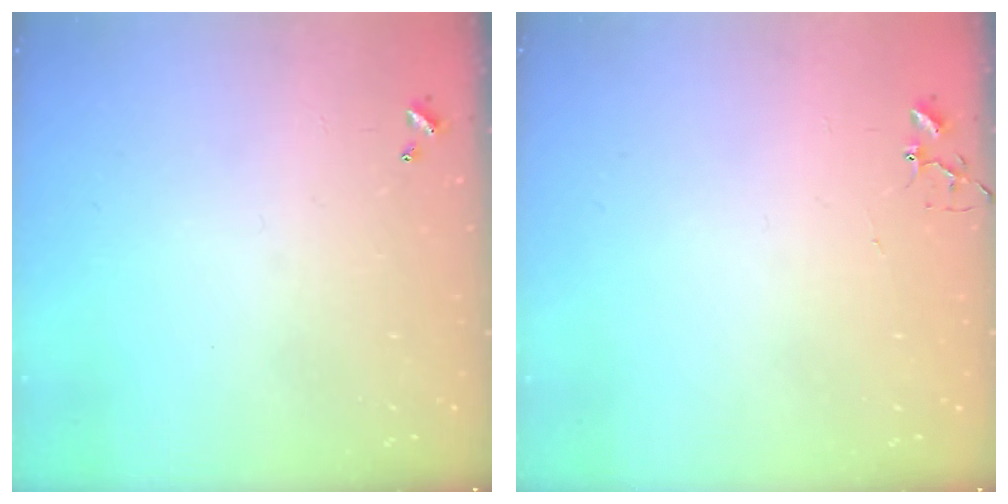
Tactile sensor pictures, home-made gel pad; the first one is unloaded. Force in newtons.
{"total": 3.2, "press": 3.2, "slide": 0.3}